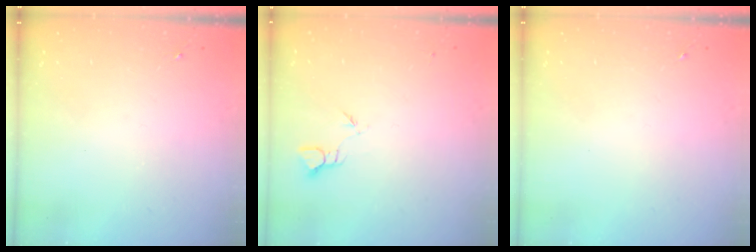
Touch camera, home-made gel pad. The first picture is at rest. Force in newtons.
{"total": 2.4, "press": 2.4, "slide": 0.2}
{"total": 0.0}